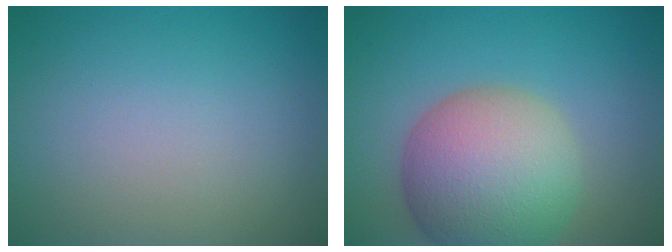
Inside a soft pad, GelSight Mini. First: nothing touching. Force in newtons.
{"total": 10.1, "press": 10.0, "slide": 0.7}